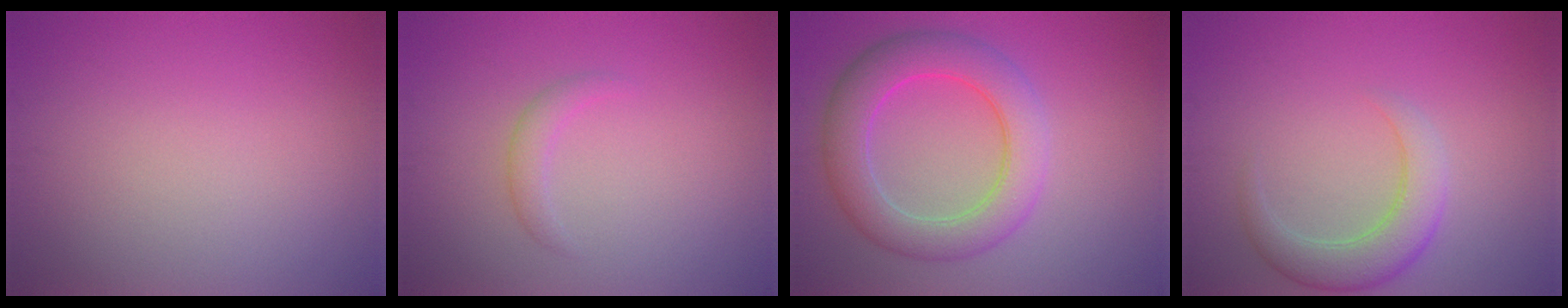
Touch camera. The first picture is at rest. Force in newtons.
{"total": 1.4, "press": 1.4, "slide": 0.1}
{"total": 6.6, "press": 6.6, "slide": 0.1}
{"total": 4.1, "press": 4.1, "slide": 0.6}